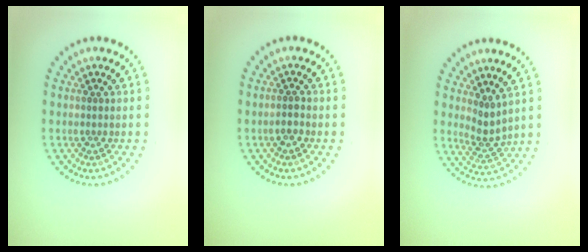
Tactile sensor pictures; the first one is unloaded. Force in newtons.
{"total": 1.2, "press": 1.0, "slide": 0.6}
{"total": 2.0, "press": 1.3, "slide": 1.6}